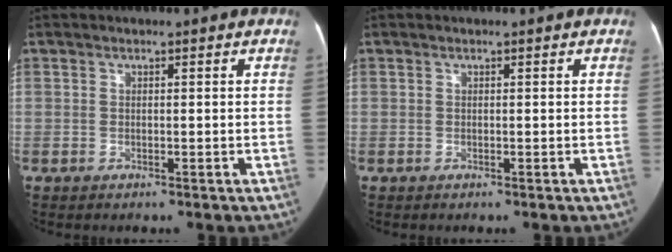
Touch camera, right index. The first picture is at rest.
{"total": 0.0}